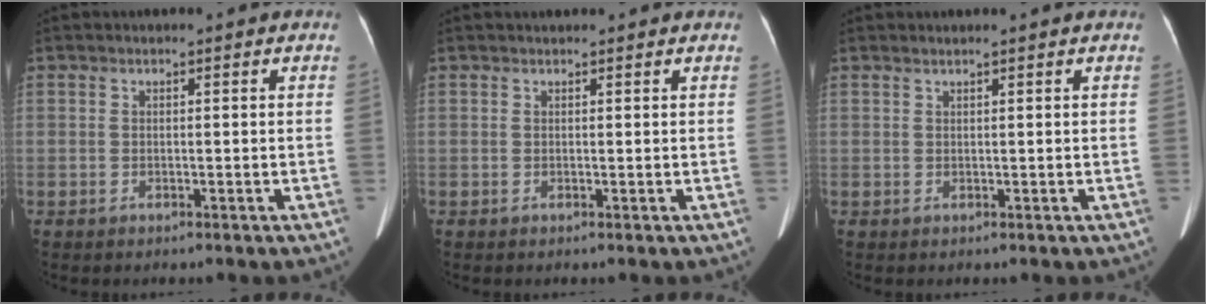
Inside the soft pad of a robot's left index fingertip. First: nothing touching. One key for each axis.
{"total": 2.1, "fx": 2.0, "fy": 0.4, "fz": 0.7, "tx": -0.011, "ty": 0.024, "tz": 0.025}
{"total": 1.0, "fx": 0.9, "fy": -0.3, "fz": 0.5, "tx": -0.015, "ty": 0.008, "tz": 0.022}